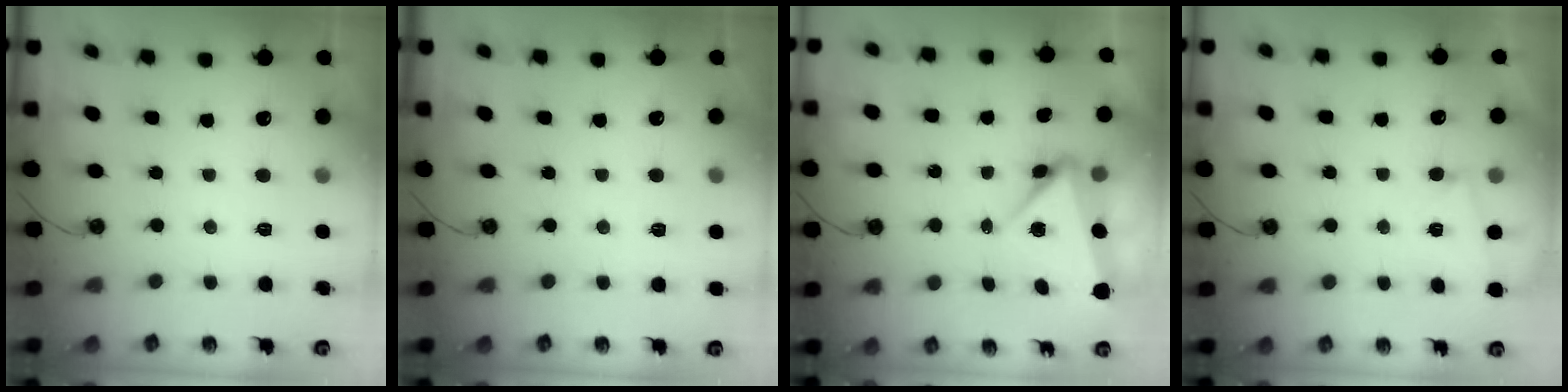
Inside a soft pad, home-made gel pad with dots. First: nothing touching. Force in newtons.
{"total": 3.4, "press": 2.3, "slide": 2.5}
{"total": 5.0, "press": 4.8, "slide": 1.6}
{"total": 1.9, "press": 1.7, "slide": 0.7}